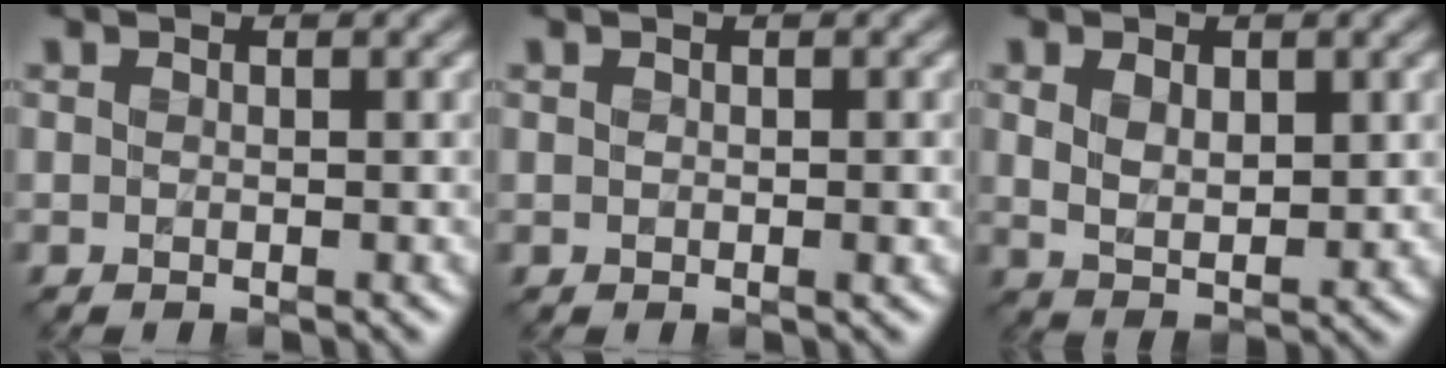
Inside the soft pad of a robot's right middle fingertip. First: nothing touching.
{"total": 0.7, "force": [0.0, 0.4, 0.6], "torque": [-0.007, -0.003, 0.001]}
{"total": 3.6, "force": [0.9, 2.1, 2.8], "torque": [-0.057, -0.008, 0.023]}